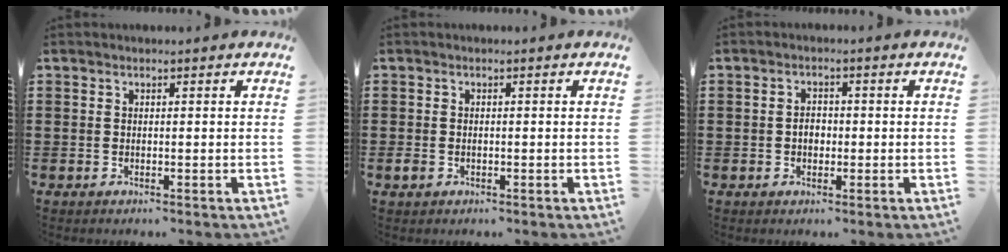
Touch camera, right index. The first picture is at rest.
{"total": 1.1, "force": [-0.4, 0.9, 0.6], "torque": [-0.021, -0.001, -0.012]}
{"total": 2.3, "force": [-0.3, 1.6, 1.5], "torque": [-0.031, 0.006, -0.008]}